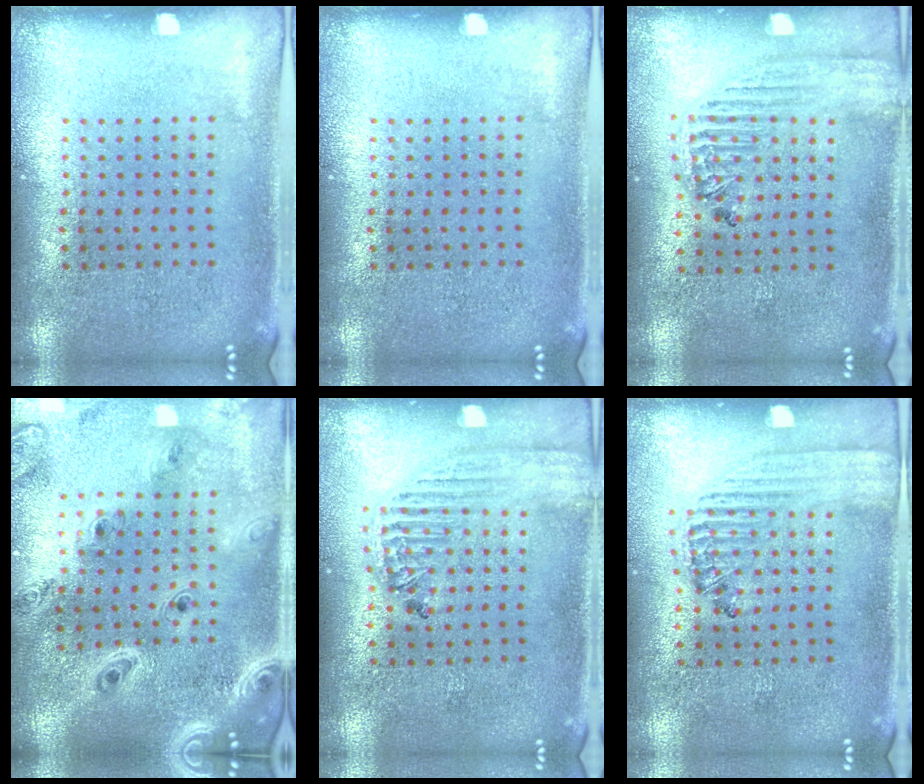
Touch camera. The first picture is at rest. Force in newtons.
{"total": 0.0}
{"total": 1.8, "press": 1.7, "slide": 0.7}
{"total": 2.5, "press": 2.2, "slide": 1.2}
{"total": 1.8, "press": 1.7, "slide": 0.7}
{"total": 1.3, "press": 1.2, "slide": 0.5}